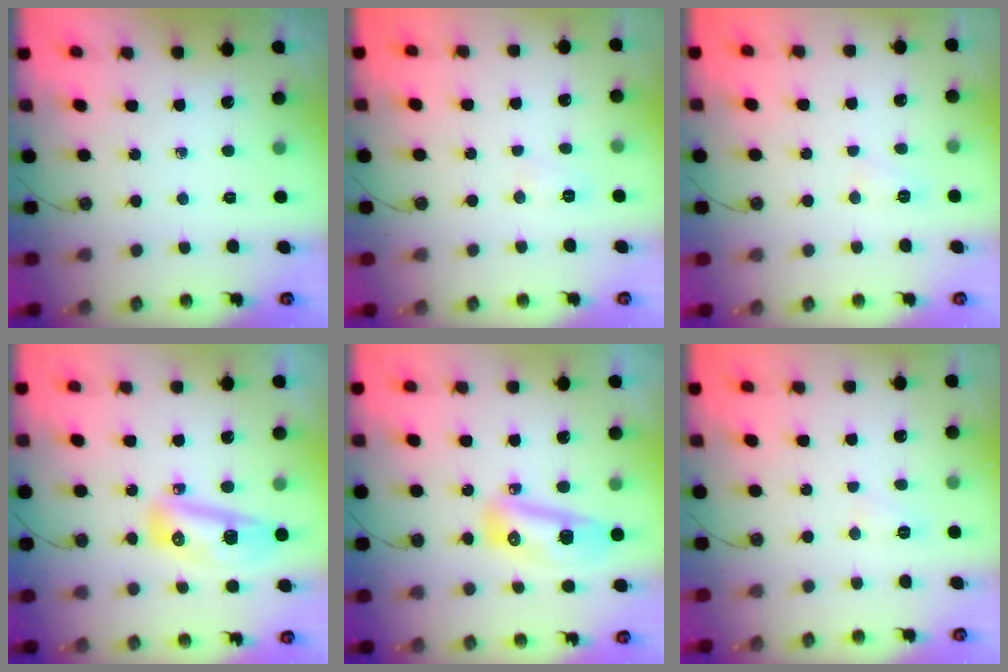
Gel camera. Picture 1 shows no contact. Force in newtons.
{"total": 3.6, "press": 3.5, "slide": 0.7}
{"total": 6.9, "press": 6.9, "slide": 0.6}
{"total": 10.5, "press": 10.3, "slide": 2.0}
{"total": 10.0, "press": 9.9, "slide": 1.2}
{"total": 6.9, "press": 6.9, "slide": 0.6}